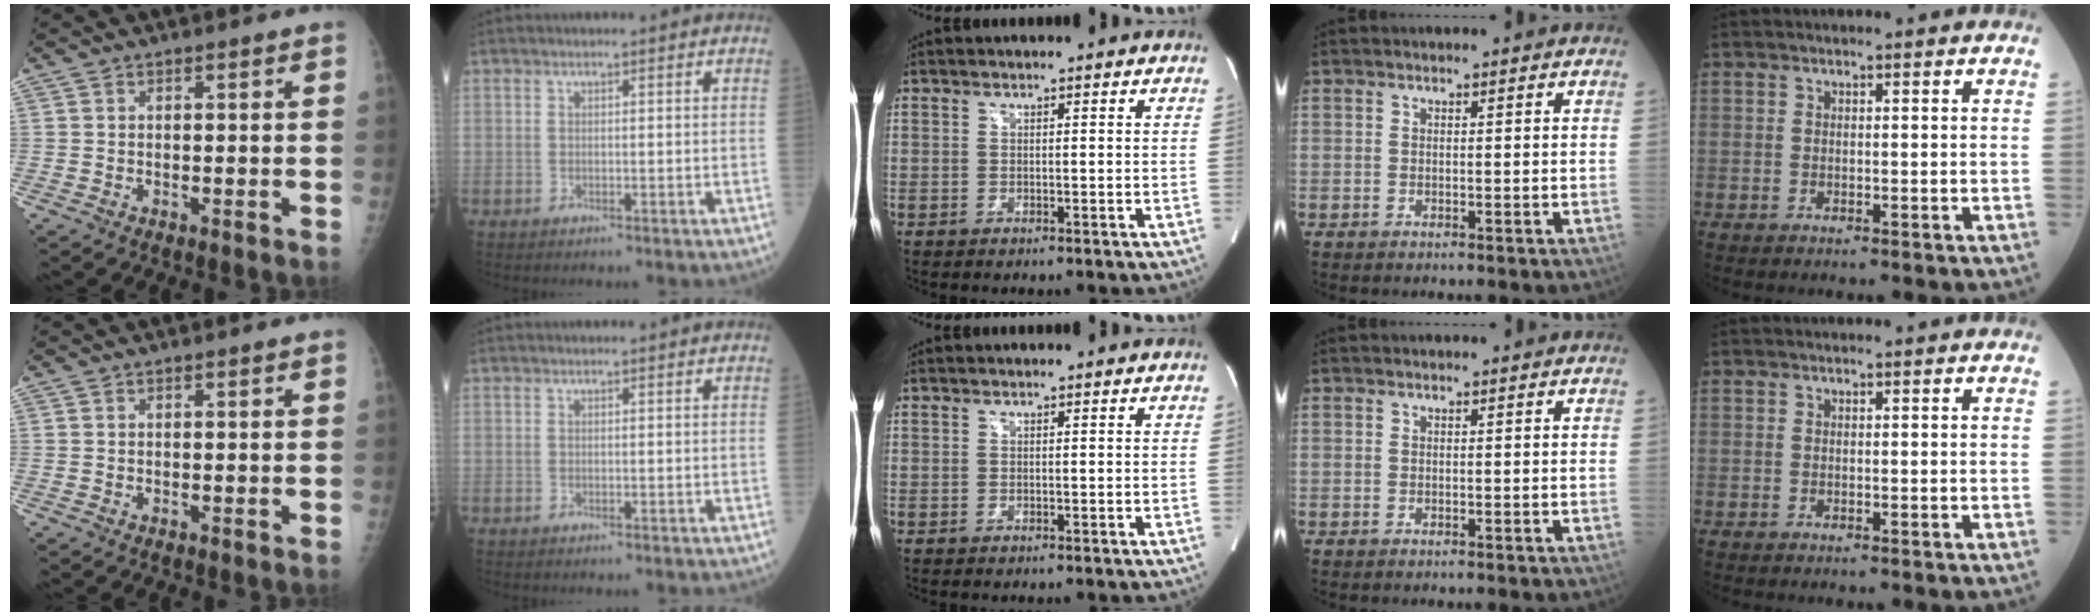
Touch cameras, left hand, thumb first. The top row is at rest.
{}